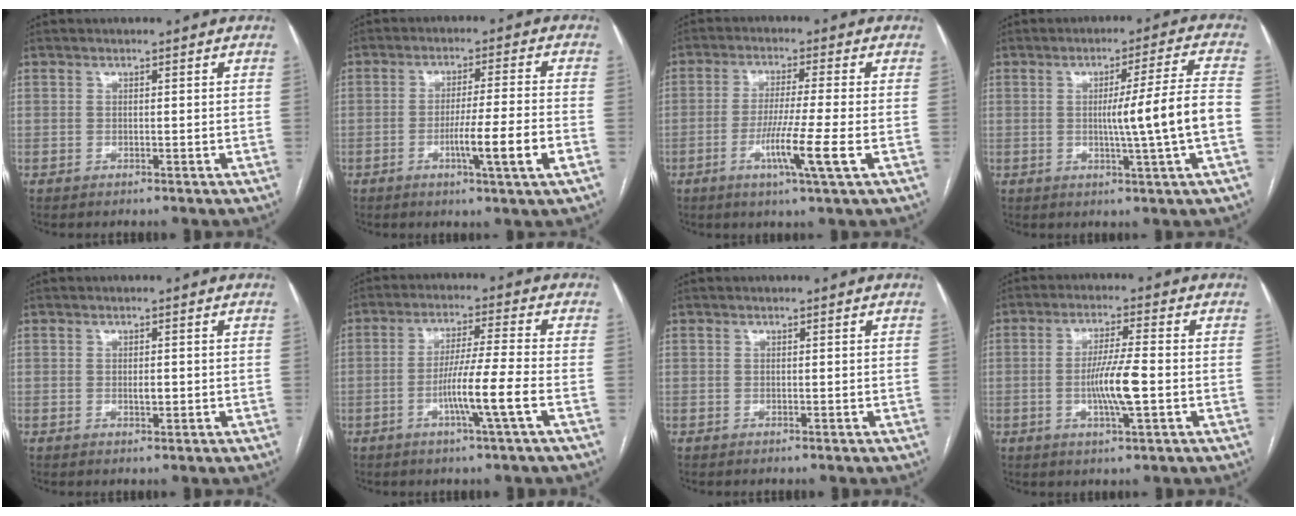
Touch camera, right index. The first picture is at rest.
{"total": 8.8, "force": [-3.1, -0.9, 8.2], "torque": [-0.137, -0.013, -0.053]}
{"total": 8.2, "force": [-2.7, -1.1, 7.7], "torque": [-0.143, -0.021, -0.053]}
{"total": 10.0, "force": [-1.3, -1.7, 9.8], "torque": [-0.147, 0.000, -0.015]}
{"total": 1.3, "force": [-0.1, 0.5, 1.2], "torque": [-0.021, -0.001, -0.001]}
{"total": 8.1, "force": [-2.9, -1.3, 7.5], "torque": [-0.140, -0.005, -0.057]}
{"total": 0.0}
{"total": 7.3, "force": [-1.4, 0.2, 7.2], "torque": [-0.137, -0.006, -0.027]}